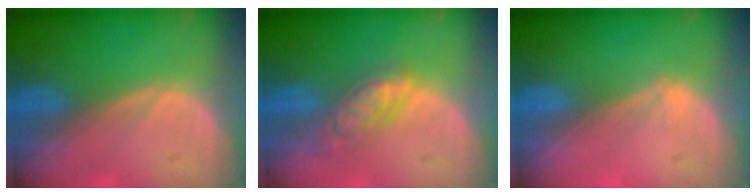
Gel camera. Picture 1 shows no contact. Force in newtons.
{"total": 5.5, "press": 5.0, "slide": 2.4}
{"total": 0.8, "press": 0.6, "slide": 0.5}